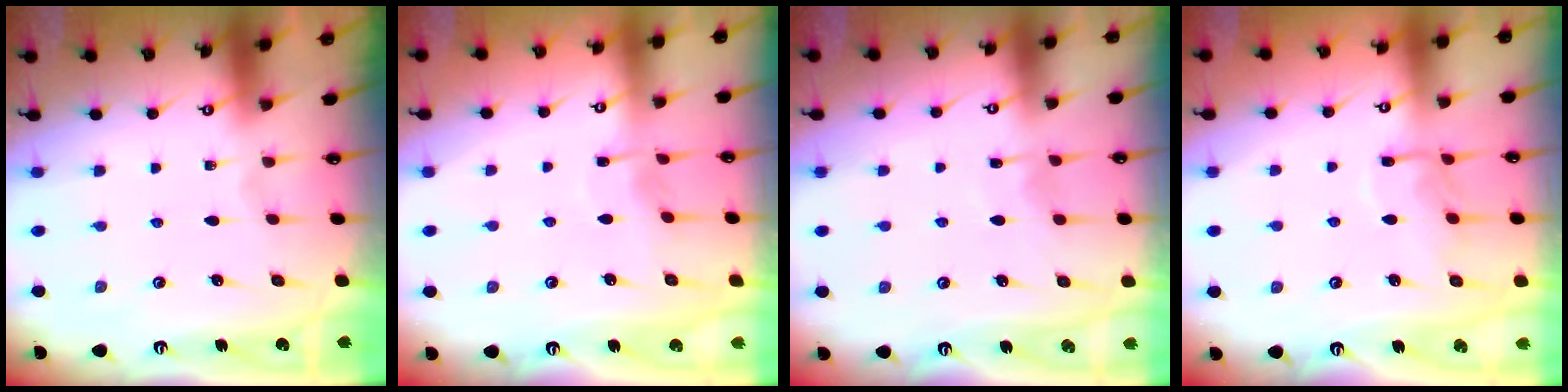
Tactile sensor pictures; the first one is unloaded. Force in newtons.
{"total": 3.0, "press": 2.9, "slide": 0.3}
{"total": 4.7, "press": 4.6, "slide": 0.6}
{"total": 7.6, "press": 7.6, "slide": 0.6}